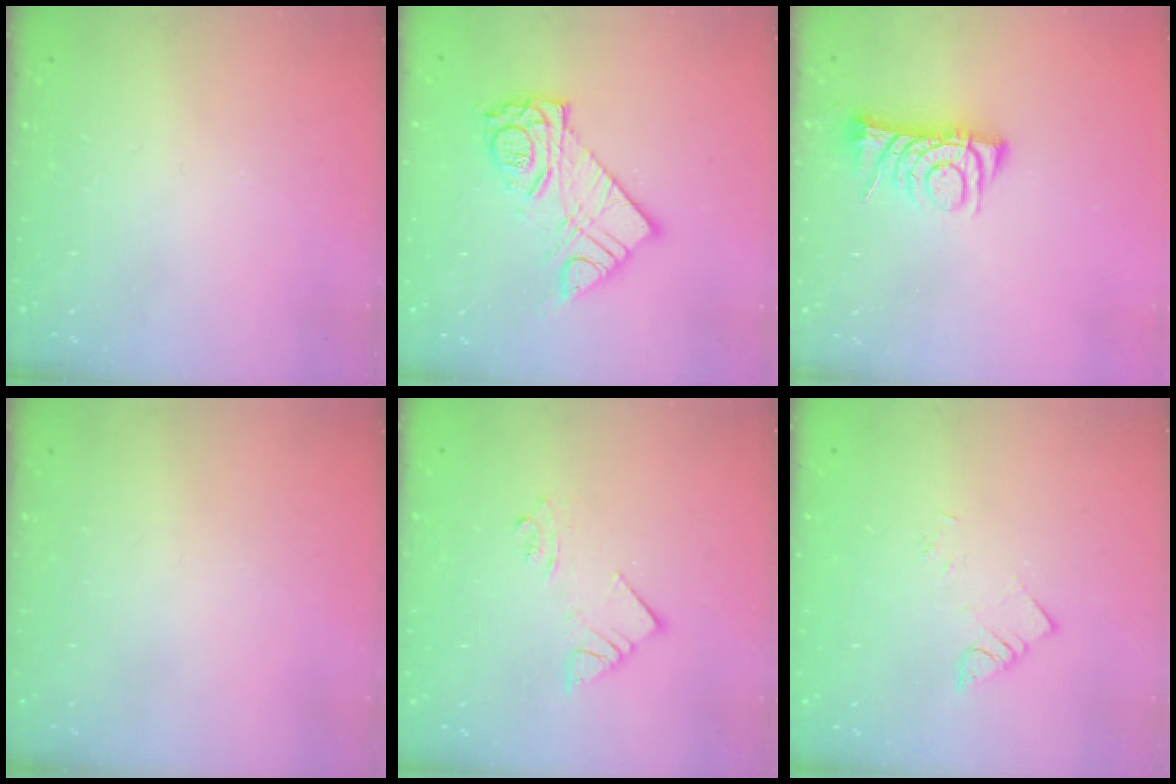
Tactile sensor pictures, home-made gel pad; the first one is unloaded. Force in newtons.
{"total": 13.4, "press": 13.3, "slide": 1.3}
{"total": 7.2, "press": 7.1, "slide": 0.9}
{"total": 0.0}
{"total": 4.3, "press": 4.3, "slide": 0.3}
{"total": 2.2, "press": 2.1, "slide": 0.4}